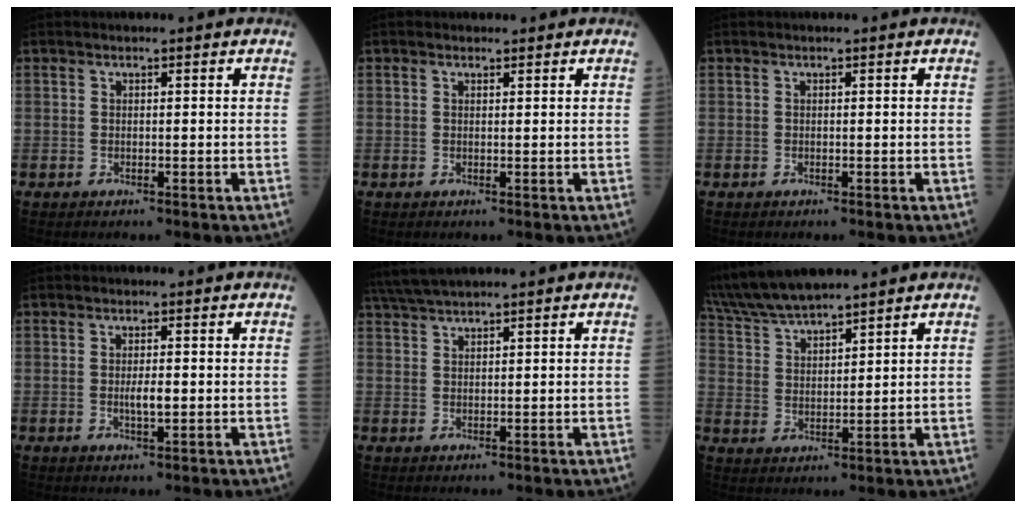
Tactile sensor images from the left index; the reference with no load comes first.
{"total": 0.6, "force": [0.5, 0.3, 0.0], "torque": [-0.009, -0.002, 0.007]}
{"total": 0.0}
{"total": 2.3, "force": [-0.1, 0.6, 2.2], "torque": [-0.045, -0.002, 0.000]}
{"total": 4.9, "force": [4.5, -0.2, 2.1], "torque": [-0.048, 0.028, 0.091]}
{"total": 10.7, "force": [9.7, 0.7, 4.3], "torque": [-0.094, 0.024, 0.193]}